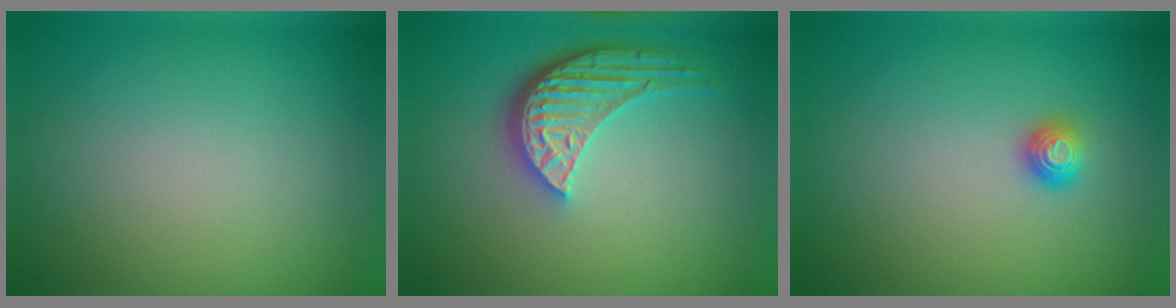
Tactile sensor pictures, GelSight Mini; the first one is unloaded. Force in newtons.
{"total": 5.3, "press": 3.9, "slide": 3.5}
{"total": 1.1, "press": 1.1, "slide": 0.4}